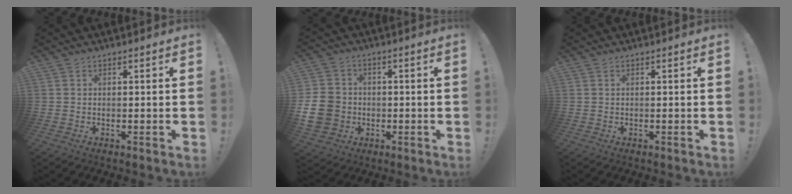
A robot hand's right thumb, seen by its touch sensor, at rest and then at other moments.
{"total": 11.8, "force": [-2.1, 10.2, 5.4], "torque": [-0.109, 0.023, -0.031]}
{"total": 0.0}